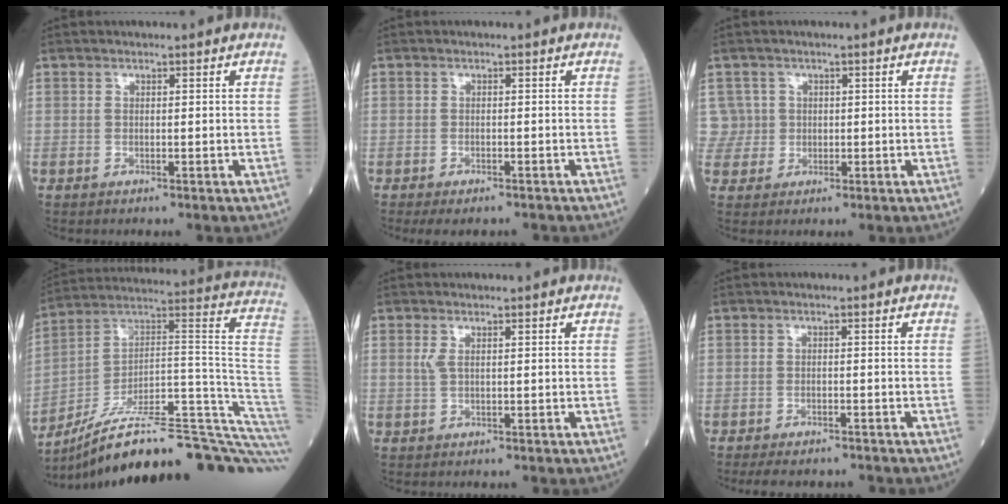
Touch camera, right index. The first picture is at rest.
{"total": 4.0, "force": [-3.4, 1.2, 1.7], "torque": [-0.018, -0.006, -0.048]}
{"total": 3.7, "force": [0.8, 3.6, -0.5], "torque": [0.025, 0.013, 0.015]}
{"total": 31.0, "force": [-24.8, 2.1, 18.6], "torque": [-0.148, 0.032, -0.357]}
{"total": 1.2, "force": [0.4, 0.3, 1.1], "torque": [-0.030, 0.001, 0.009]}
{"total": 5.8, "force": [-5.2, 1.6, 1.9], "torque": [-0.022, -0.005, -0.073]}